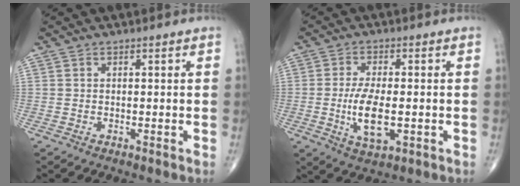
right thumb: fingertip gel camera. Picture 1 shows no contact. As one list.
[{"total": 10.2, "force": [-1.7, 4.5, 9.0], "torque": [-0.168, -0.005, -0.025]}]